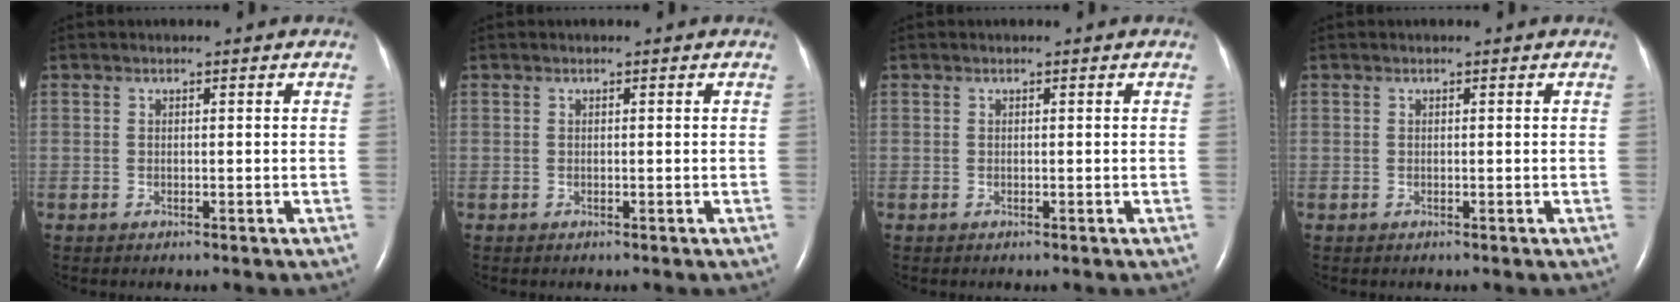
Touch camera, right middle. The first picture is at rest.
{"total": 0.0}
{"total": 0.0}
{"total": 0.0}